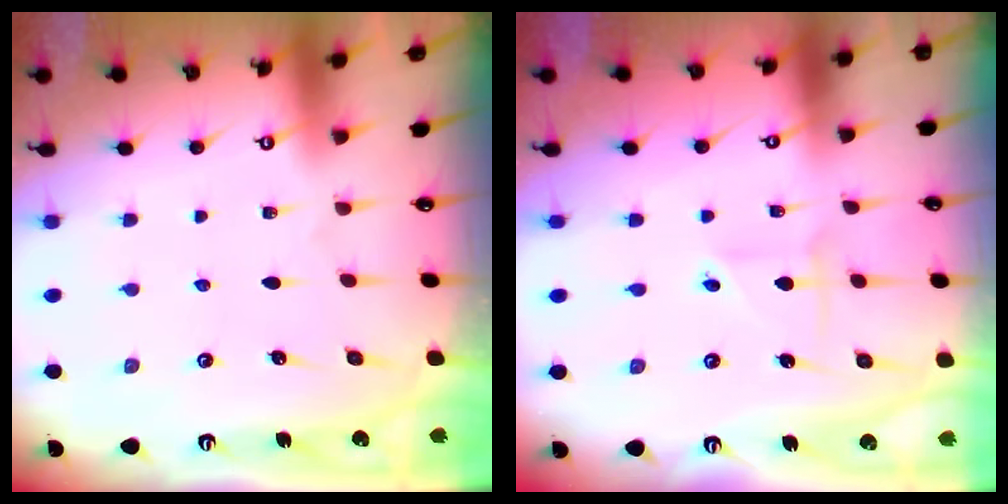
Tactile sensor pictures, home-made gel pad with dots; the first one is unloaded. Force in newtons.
{"total": 2.6, "press": 2.6, "slide": 0.2}